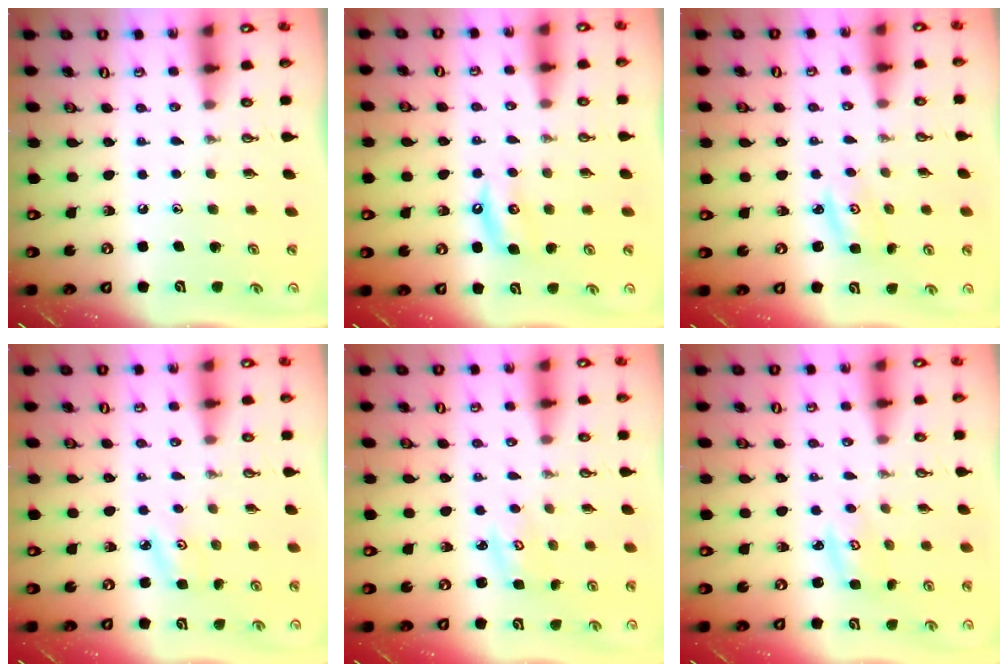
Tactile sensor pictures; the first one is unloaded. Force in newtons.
{"total": 5.0, "press": 5.0, "slide": 0.4}
{"total": 2.3, "press": 2.3, "slide": 0.2}
{"total": 3.9, "press": 3.8, "slide": 0.5}
{"total": 3.7, "press": 3.7, "slide": 0.5}
{"total": 2.7, "press": 2.7, "slide": 0.1}